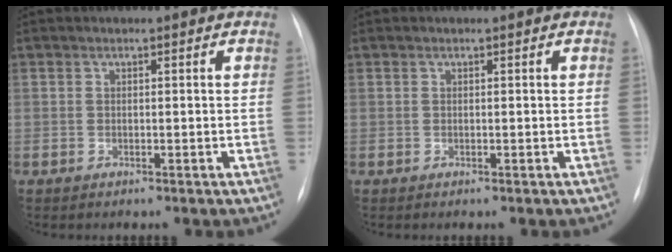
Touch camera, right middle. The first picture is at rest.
{"total": 0.0}